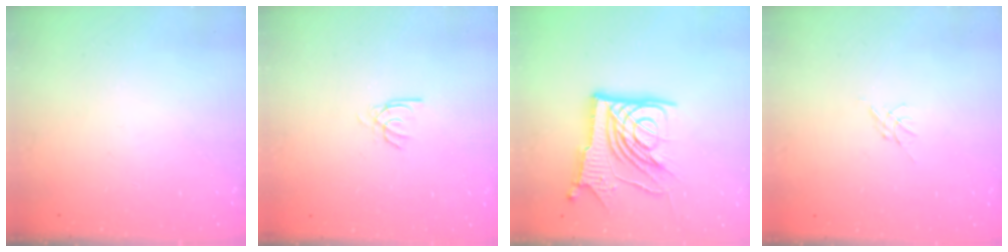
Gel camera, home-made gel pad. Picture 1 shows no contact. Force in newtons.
{"total": 2.2, "press": 2.2, "slide": 0.2}
{"total": 16.0, "press": 15.9, "slide": 1.8}
{"total": 0.0}